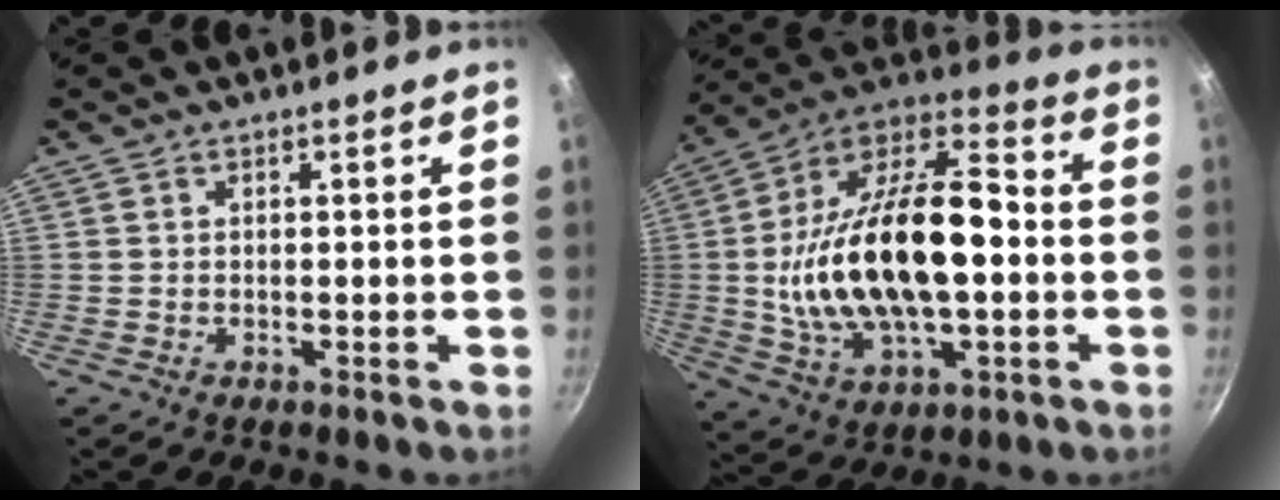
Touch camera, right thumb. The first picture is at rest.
{"total": 27.4, "force": [-1.2, 14.1, 23.5], "torque": [-0.423, 0.036, -0.021]}